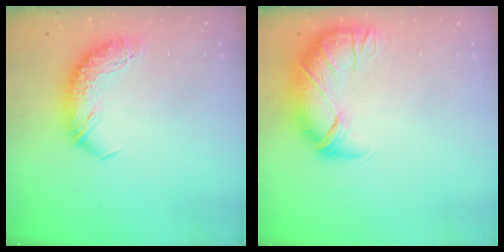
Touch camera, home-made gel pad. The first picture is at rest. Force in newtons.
{"total": 2.7, "press": 0.2, "slide": 2.7}